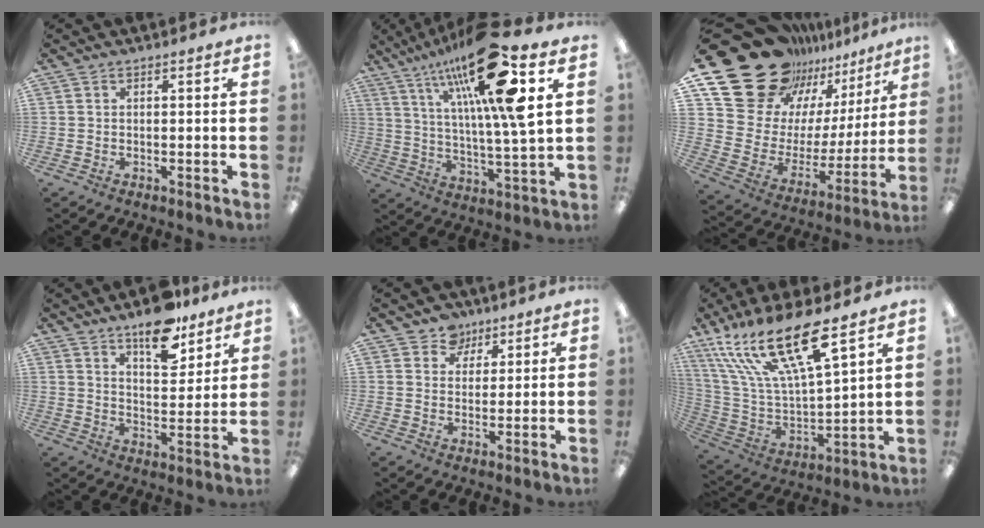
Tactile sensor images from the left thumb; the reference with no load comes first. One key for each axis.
{"total": 24.2, "fx": 13.1, "fy": 5.2, "fz": 19.7, "tx": -0.339, "ty": -0.053, "tz": 0.197}
{"total": 23.8, "fx": 18.4, "fy": 13.1, "fz": 7.4, "tx": -0.145, "ty": -0.137, "tz": 0.354}
{"total": 11.5, "fx": 8.9, "fy": 4.7, "fz": 5.6, "tx": -0.064, "ty": -0.058, "tz": 0.154}
{"total": 6.2, "fx": 4.1, "fy": 4.6, "fz": 0.7, "tx": -0.013, "ty": -0.019, "tz": 0.075}
{"total": 21.0, "fx": 14.3, "fy": 5.6, "fz": 14.3, "tx": -0.297, "ty": -0.095, "tz": 0.244}